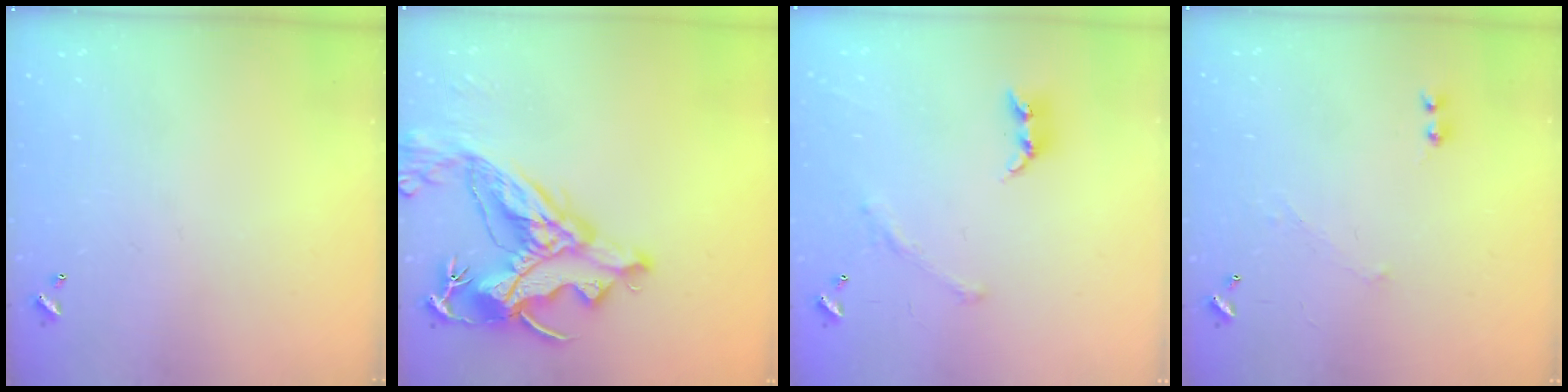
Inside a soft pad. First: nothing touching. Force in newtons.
{"total": 16.7, "press": 16.6, "slide": 2.3}
{"total": 2.3, "press": 2.0, "slide": 1.0}
{"total": 0.9, "press": 0.3, "slide": 0.8}